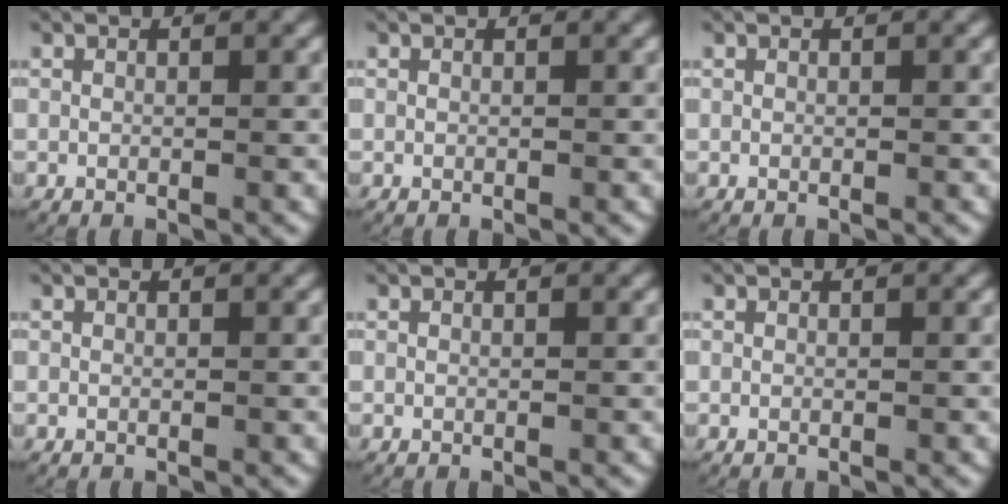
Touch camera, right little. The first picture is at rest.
{"total": 0.0}
{"total": 0.0}
{"total": 0.0}
{"total": 0.0}
{"total": 0.0}